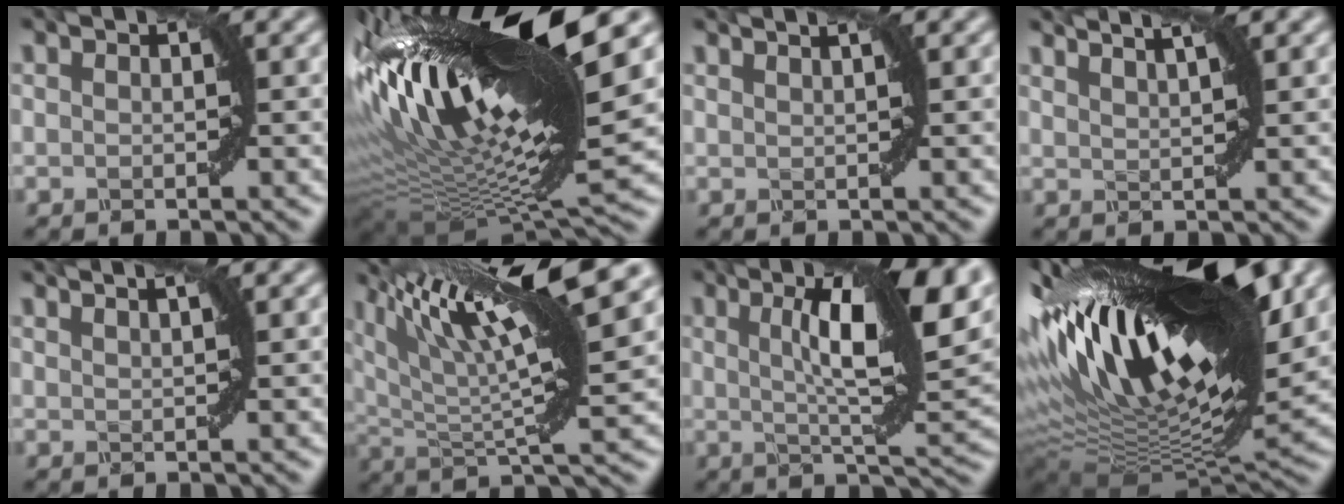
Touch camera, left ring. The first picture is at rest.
{"total": 18.2, "force": [5.6, 5.8, 16.3], "torque": [-0.325, 0.011, 0.097]}
{"total": 2.4, "force": [1.6, 0.9, 1.5], "torque": [-0.003, 0.005, -0.004]}
{"total": 4.6, "force": [3.5, 1.4, 2.6], "torque": [-0.025, 0.020, 0.023]}
{"total": 3.2, "force": [2.3, 1.2, 2.0], "torque": [-0.010, 0.015, 0.003]}
{"total": 14.7, "force": [7.9, 3.5, 11.9], "torque": [-0.204, 0.022, 0.139]}
{"total": 11.8, "force": [3.7, 2.6, 10.9], "torque": [-0.151, 0.012, 0.060]}
{"total": 19.2, "force": [5.7, 8.0, 16.5], "torque": [-0.294, 0.026, 0.085]}